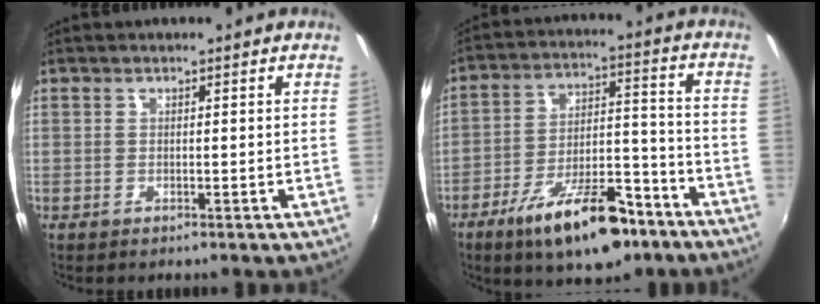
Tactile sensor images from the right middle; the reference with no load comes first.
{"total": 17.2, "force": [-11.4, 6.0, 11.4], "torque": [-0.197, 0.000, -0.172]}